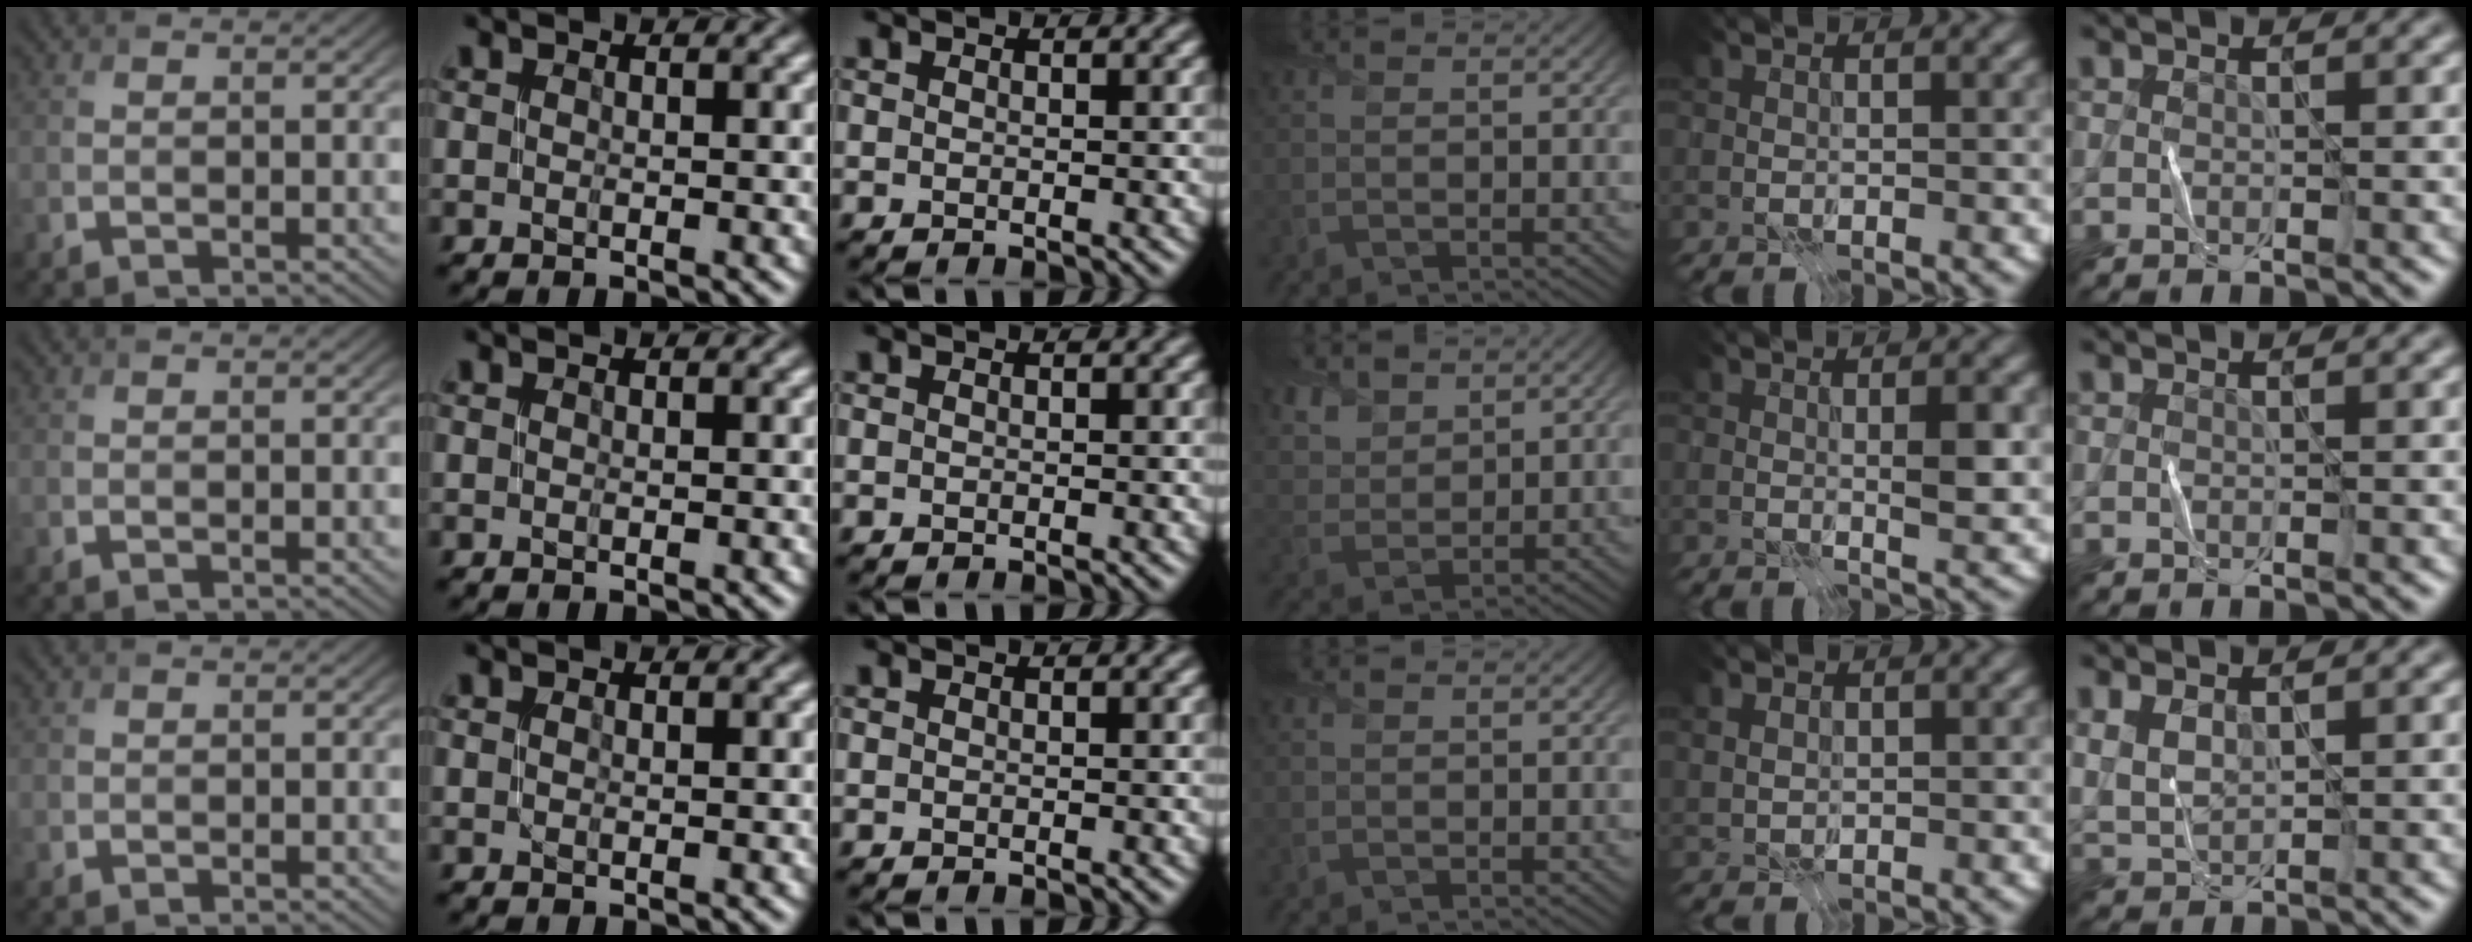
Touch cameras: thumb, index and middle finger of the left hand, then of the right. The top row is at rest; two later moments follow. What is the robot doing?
{"motion": "fold", "object": "shorts"}